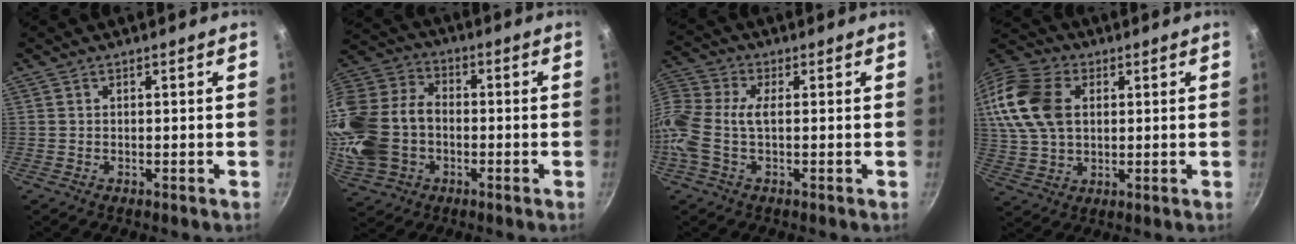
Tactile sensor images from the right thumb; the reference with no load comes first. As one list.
[{"total": 21.6, "force": [-3.5, 16.2, 13.9], "torque": [-0.312, 0.039, -0.063]}, {"total": 10.8, "force": [-0.8, 5.6, 9.1], "torque": [-0.216, 0.019, -0.033]}, {"total": 17.5, "force": [3.7, 12.0, 12.2], "torque": [-0.242, 0.012, 0.065]}]